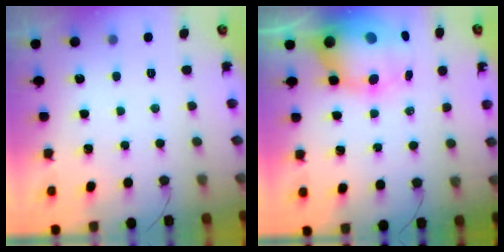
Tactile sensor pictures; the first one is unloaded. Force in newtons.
{"total": 11.9, "press": 11.4, "slide": 3.2}